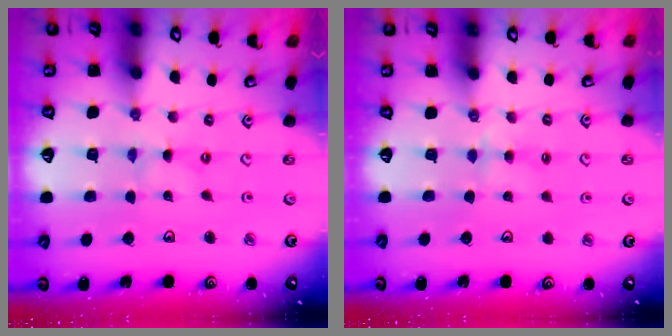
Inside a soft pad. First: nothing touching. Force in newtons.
{"total": 2.8, "press": 2.8, "slide": 0.5}